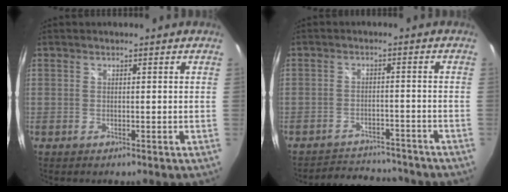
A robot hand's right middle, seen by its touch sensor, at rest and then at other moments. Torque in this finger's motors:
{"motor_torque": [-0.02, -0.29, -0.05, -0.02]}